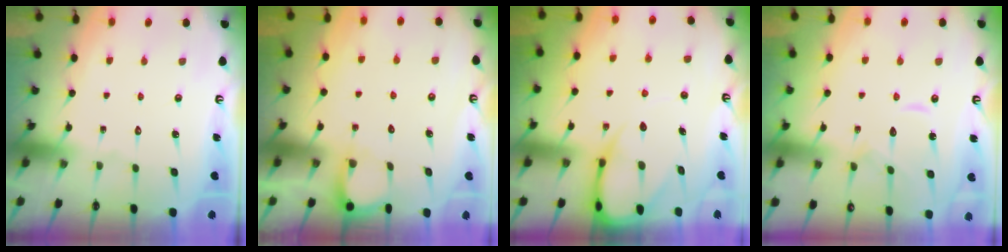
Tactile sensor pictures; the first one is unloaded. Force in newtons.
{"total": 1.9, "press": 1.9, "slide": 0.2}
{"total": 8.2, "press": 8.2, "slide": 0.8}
{"total": 9.3, "press": 9.2, "slide": 0.5}